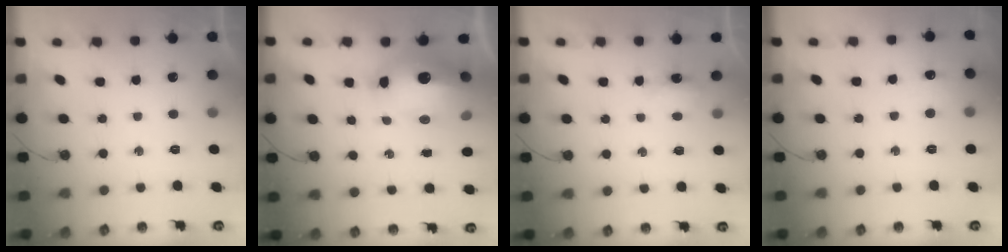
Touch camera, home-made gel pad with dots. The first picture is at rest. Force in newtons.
{"total": 23.2, "press": 19.0, "slide": 13.3}
{"total": 3.6, "press": 3.5, "slide": 0.5}
{"total": 5.2, "press": 5.1, "slide": 0.7}